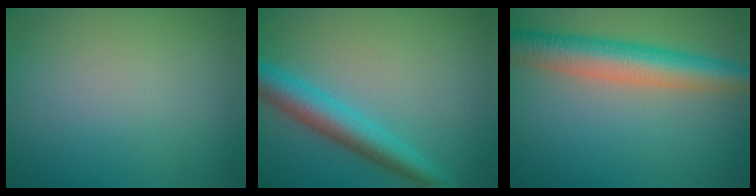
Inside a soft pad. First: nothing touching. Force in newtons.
{"total": 4.7, "press": 4.7, "slide": 0.1}
{"total": 6.8, "press": 6.8, "slide": 0.2}